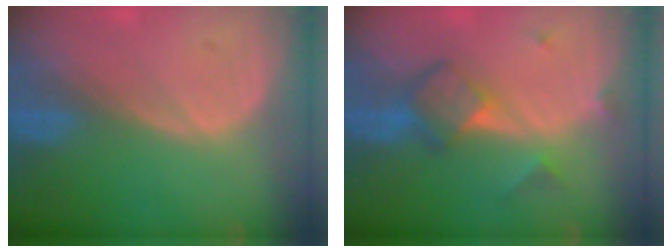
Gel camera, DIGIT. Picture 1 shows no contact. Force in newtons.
{"total": 5.8, "press": 5.4, "slide": 2.2}